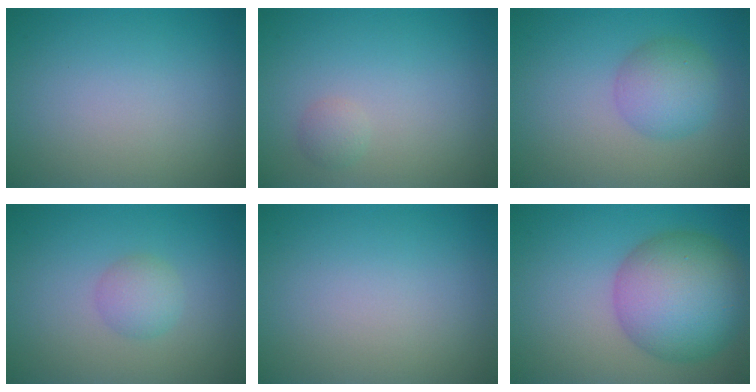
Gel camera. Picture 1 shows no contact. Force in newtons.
{"total": 1.0, "press": 1.0, "slide": 0.1}
{"total": 3.7, "press": 3.7, "slide": 0.1}
{"total": 1.9, "press": 1.9, "slide": 0.0}
{"total": 0.0}
{"total": 9.8, "press": 9.8, "slide": 0.2}